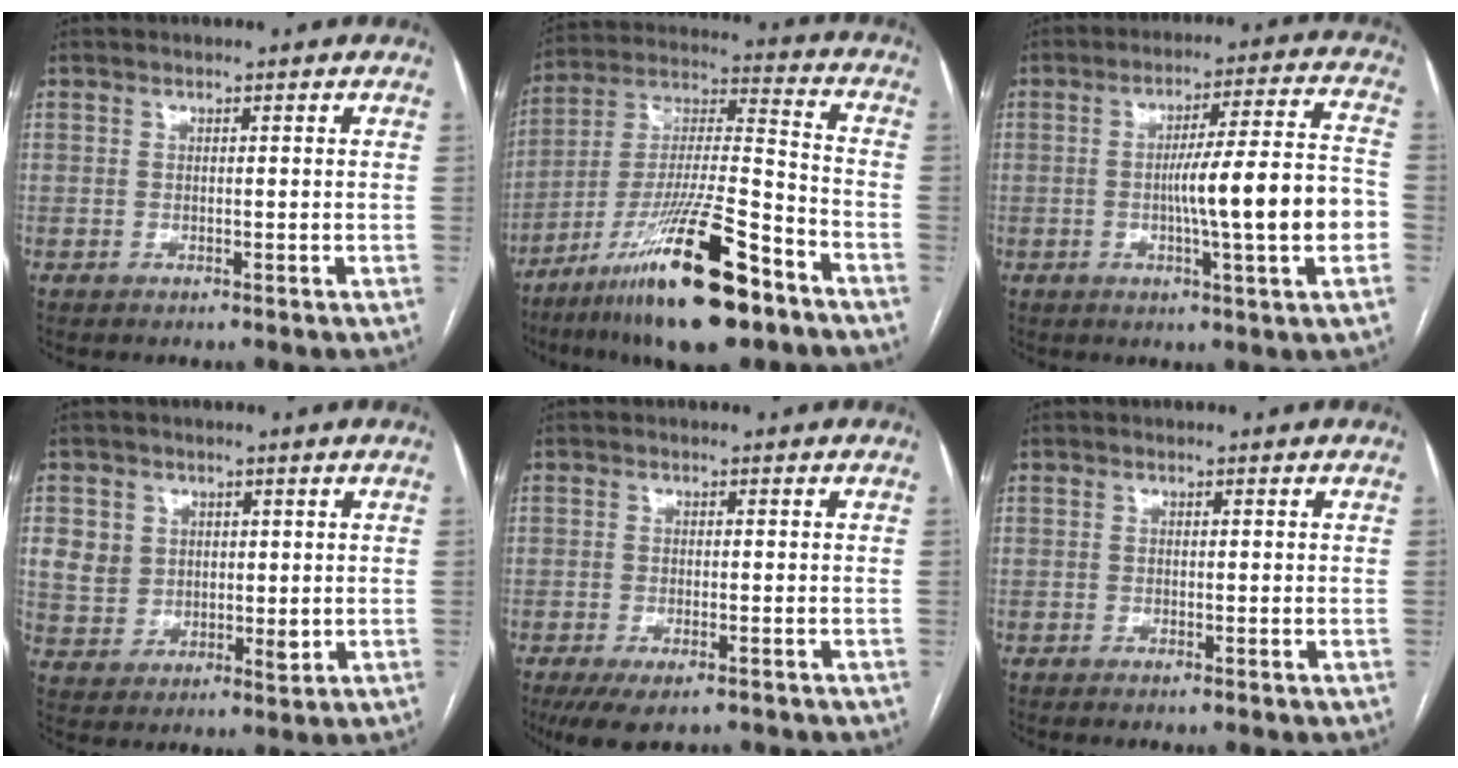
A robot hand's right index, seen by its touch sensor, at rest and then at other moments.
{"total": 20.9, "force": [-13.1, 2.9, 16.0], "torque": [-0.294, -0.022, -0.227]}
{"total": 13.5, "force": [-2.4, 0.1, 13.3], "torque": [-0.206, 0.012, -0.038]}
{"total": 7.5, "force": [2.3, 6.4, 3.0], "torque": [-0.056, 0.007, 0.057]}
{"total": 7.1, "force": [-5.3, 2.2, 4.2], "torque": [-0.064, -0.012, -0.085]}
{"total": 0.6, "force": [-0.5, -0.1, 0.4], "torque": [-0.010, -0.001, -0.008]}